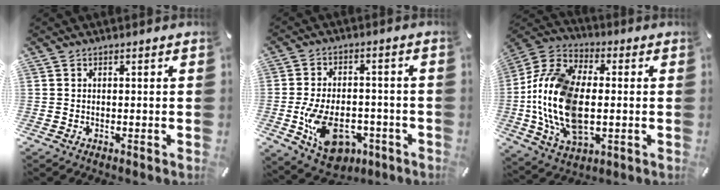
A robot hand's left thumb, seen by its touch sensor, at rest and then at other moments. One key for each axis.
{"total": 13.2, "fx": -4.6, "fy": 8.5, "fz": 8.9, "tx": -0.173, "ty": 0.019, "tz": -0.076}
{"total": 19.0, "fx": -2.2, "fy": 12.3, "fz": 14.3, "tx": -0.340, "ty": -0.005, "tz": -0.044}